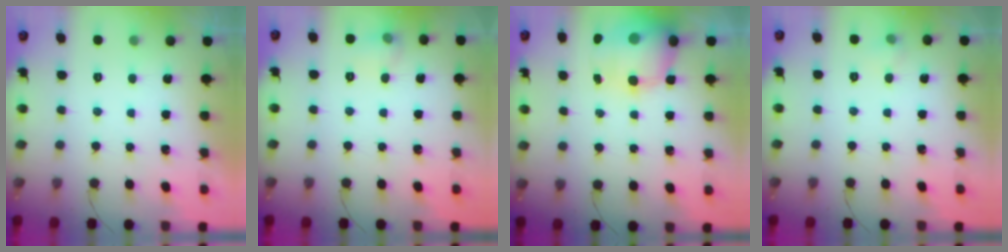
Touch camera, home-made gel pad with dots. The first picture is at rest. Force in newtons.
{"total": 6.6, "press": 6.4, "slide": 1.5}
{"total": 11.4, "press": 11.0, "slide": 2.8}
{"total": 3.8, "press": 3.4, "slide": 1.6}